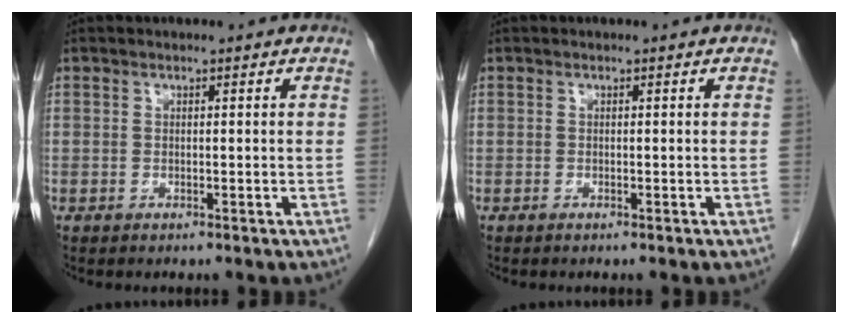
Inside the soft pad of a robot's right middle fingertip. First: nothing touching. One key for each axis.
{"total": 0.0}